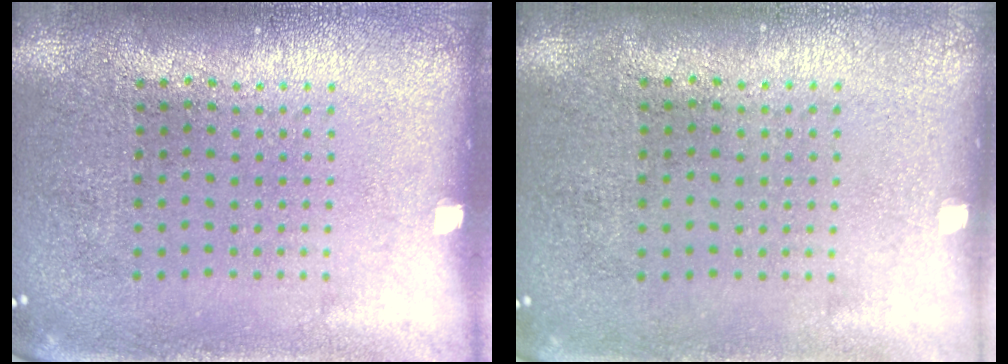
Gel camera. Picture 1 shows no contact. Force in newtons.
{"total": 0.0}